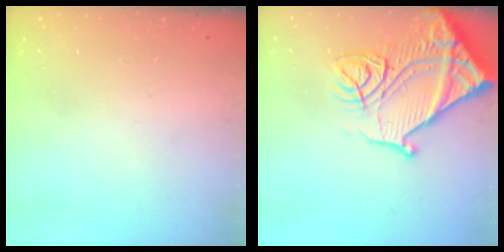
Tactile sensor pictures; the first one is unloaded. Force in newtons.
{"total": 19.6, "press": 19.5, "slide": 2.0}